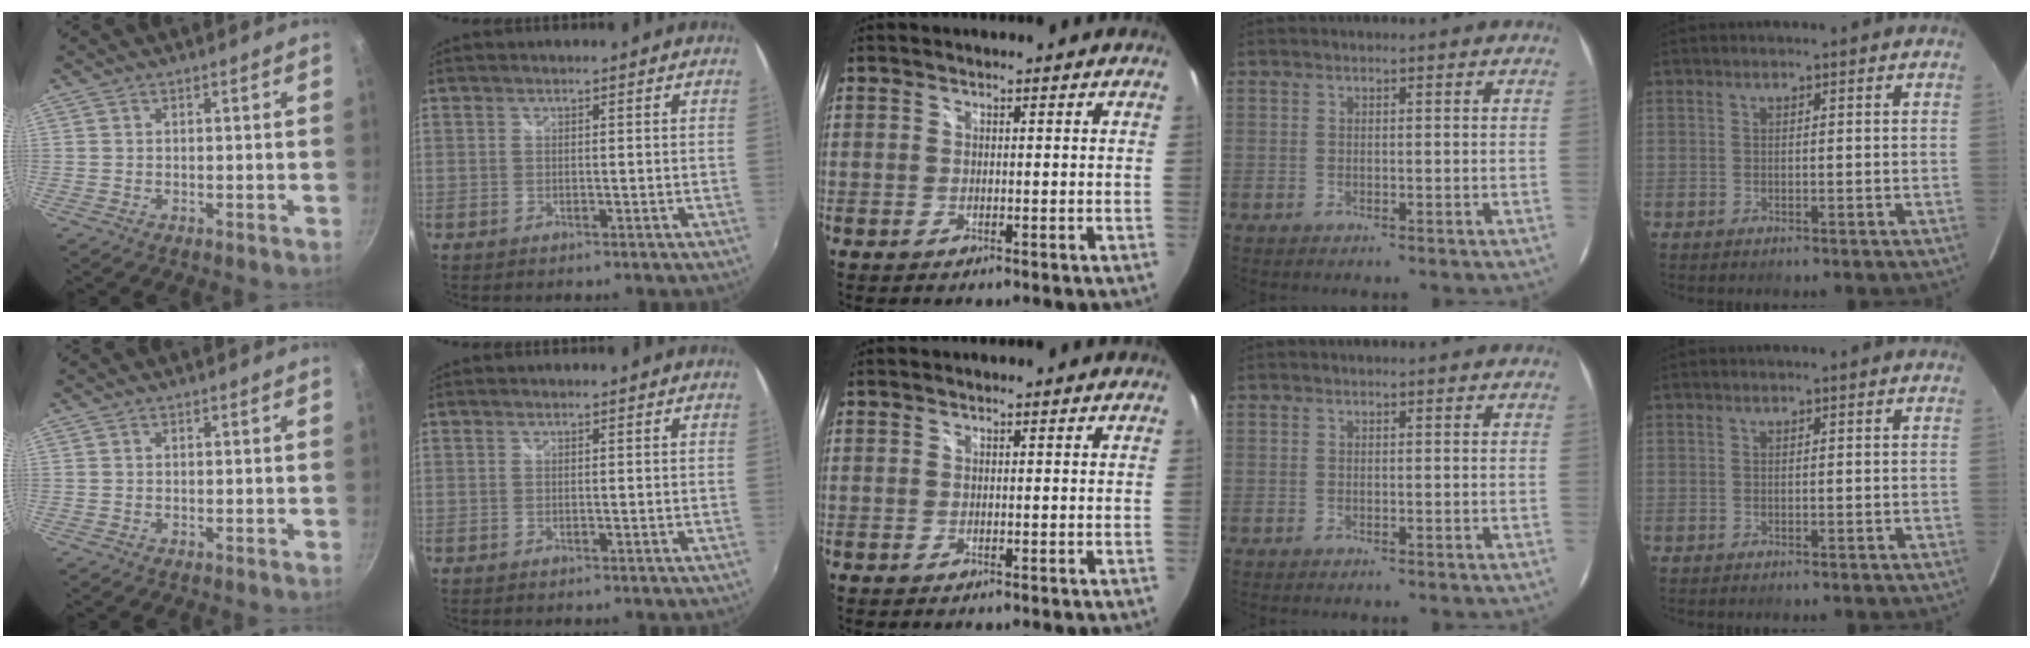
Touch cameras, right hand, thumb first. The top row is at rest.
{}